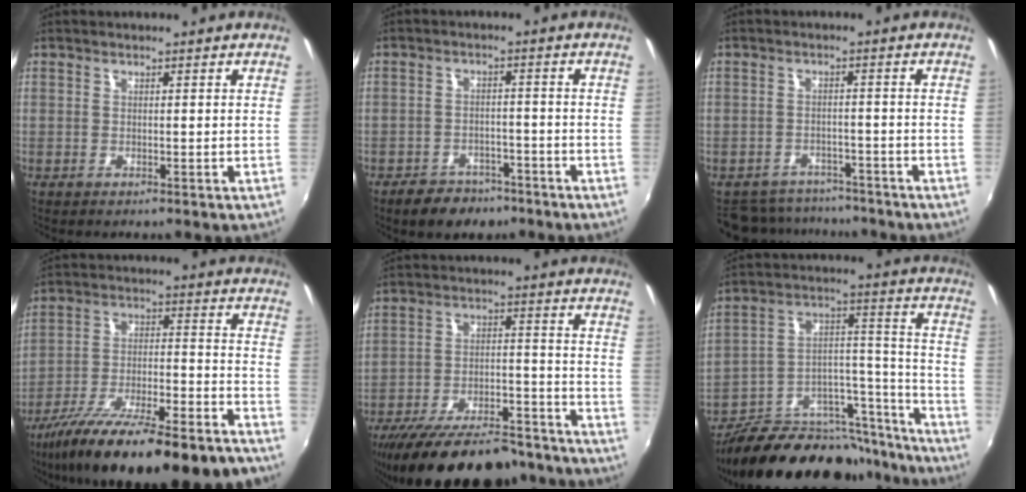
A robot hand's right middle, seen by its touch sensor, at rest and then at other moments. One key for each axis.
{"total": 7.7, "fx": -5.7, "fy": 4.5, "fz": 2.7, "tx": -0.071, "ty": 0.009, "tz": -0.076}
{"total": 9.9, "fx": -8.8, "fy": 4.2, "fz": 2.0, "tx": -0.056, "ty": 0.003, "tz": -0.124}
{"total": 25.9, "fx": -20.0, "fy": 5.0, "fz": 15.8, "tx": -0.271, "ty": -0.066, "tz": -0.303}
{"total": 24.7, "fx": -20.9, "fy": 7.6, "fz": 10.9, "tx": -0.204, "ty": -0.013, "tz": -0.291}
{"total": 29.4, "fx": -24.2, "fy": 10.8, "fz": 12.7, "tx": -0.182, "ty": 0.046, "tz": -0.344}